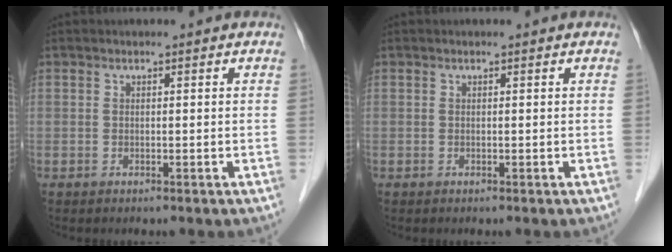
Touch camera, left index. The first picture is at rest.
{"total": 0.0}